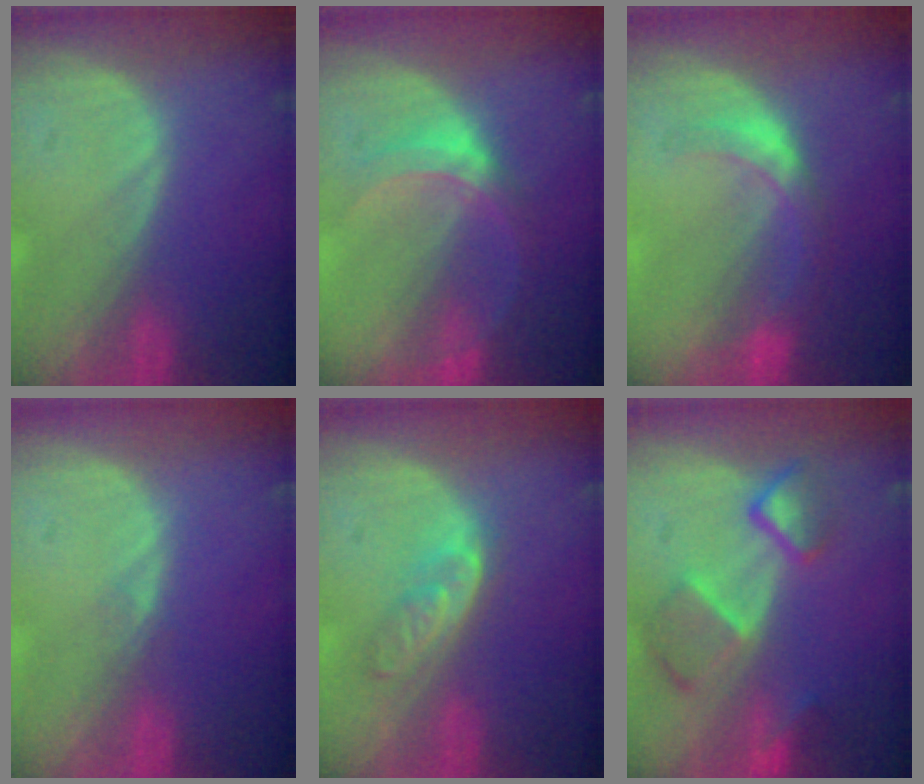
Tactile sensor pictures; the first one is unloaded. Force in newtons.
{"total": 5.1, "press": 4.9, "slide": 1.5}
{"total": 5.8, "press": 5.1, "slide": 2.7}
{"total": 0.7, "press": 0.7, "slide": 0.1}
{"total": 4.8, "press": 4.1, "slide": 2.5}
{"total": 7.5, "press": 6.7, "slide": 3.5}